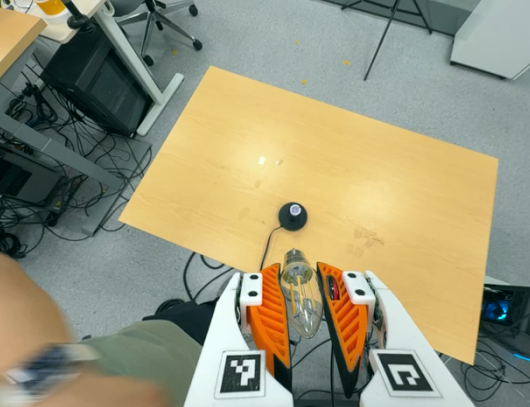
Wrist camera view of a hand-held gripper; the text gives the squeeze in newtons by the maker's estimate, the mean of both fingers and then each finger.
{"total": 20.7, "left": 22.7, "right": 18.8}